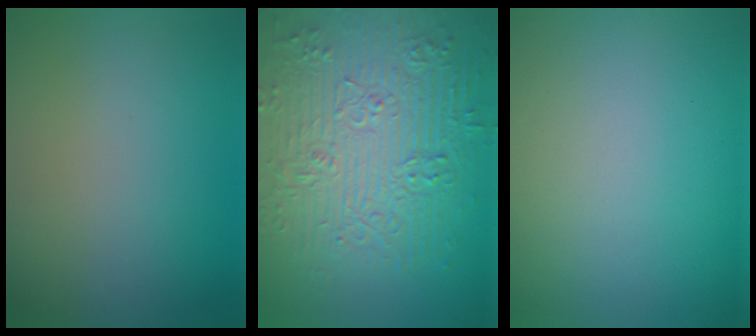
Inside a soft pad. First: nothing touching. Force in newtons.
{"total": 9.5, "press": 6.9, "slide": 6.4}
{"total": 0.0}